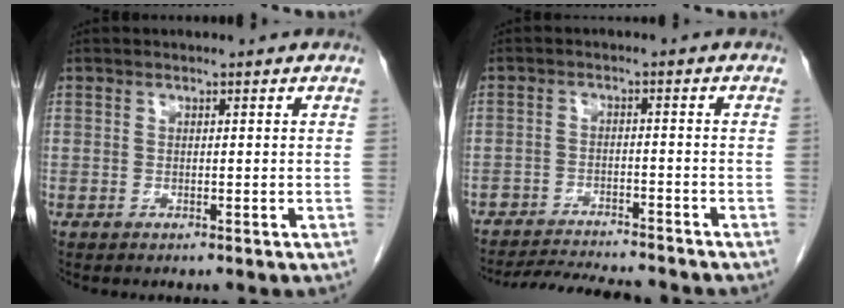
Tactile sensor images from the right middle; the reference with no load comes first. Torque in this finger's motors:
{"motor_torque": [0.68, -0.67, 0.05, 0.01]}